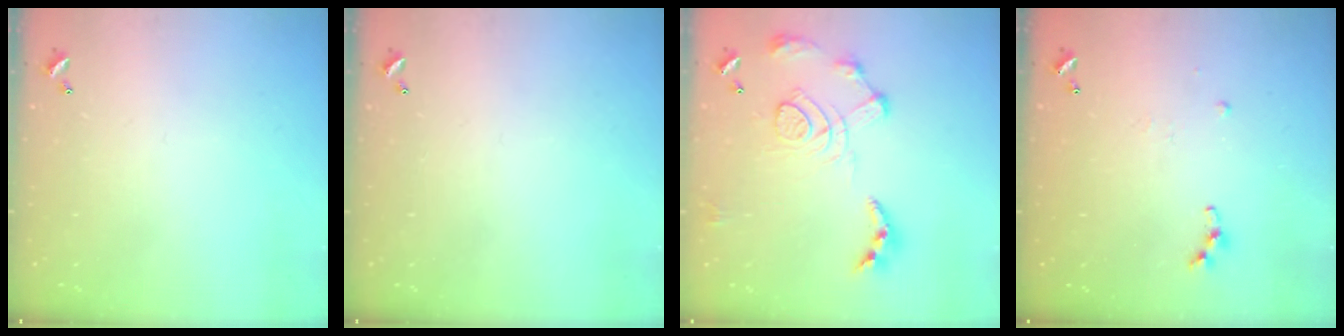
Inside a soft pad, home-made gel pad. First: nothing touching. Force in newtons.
{"total": 0.0}
{"total": 13.9, "press": 13.8, "slide": 1.5}
{"total": 7.2, "press": 7.1, "slide": 0.7}